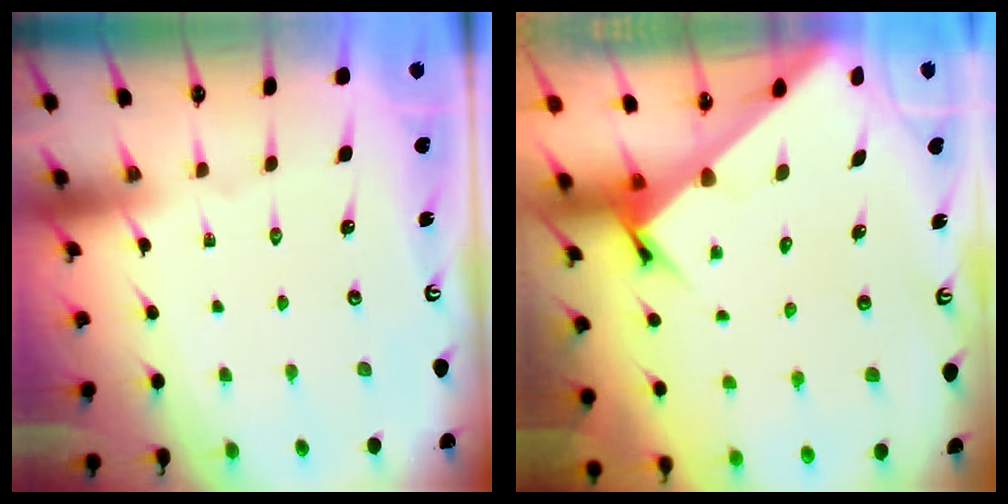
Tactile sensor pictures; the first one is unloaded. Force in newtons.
{"total": 3.6, "press": 3.6, "slide": 0.2}